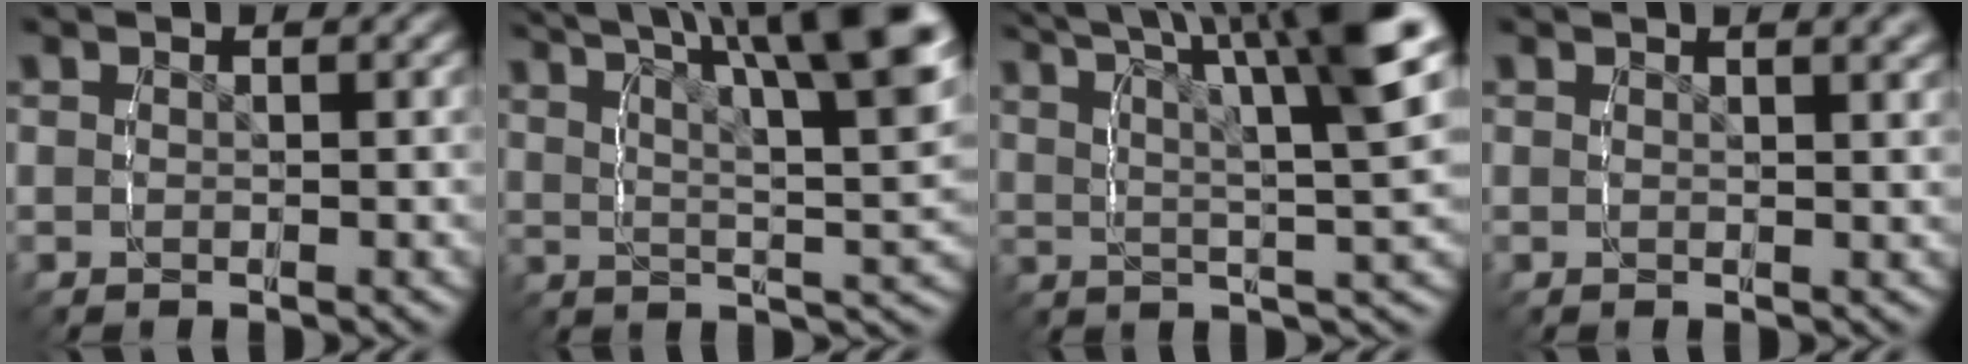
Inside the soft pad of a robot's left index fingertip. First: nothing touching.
{"total": 10.2, "force": [4.3, 3.6, 8.6], "torque": [-0.096, 0.003, 0.059]}
{"total": 7.4, "force": [3.2, 2.3, 6.2], "torque": [-0.081, -0.002, 0.041]}
{"total": 3.1, "force": [2.0, 1.0, 2.2], "torque": [-0.025, 0.008, 0.026]}